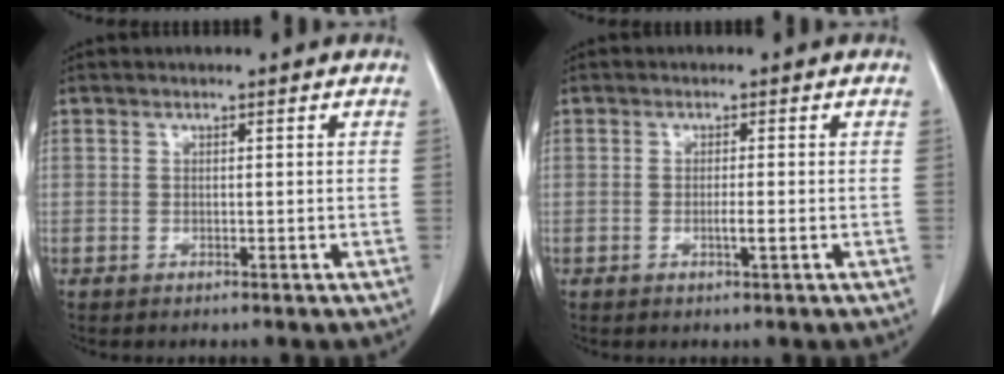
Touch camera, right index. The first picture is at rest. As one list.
[{"total": 1.5, "force": [-0.5, -0.1, 1.4], "torque": [-0.029, -0.004, -0.008]}]